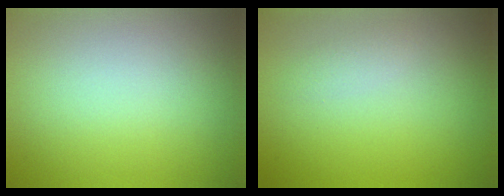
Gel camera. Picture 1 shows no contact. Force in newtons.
{"total": 0.8, "press": 0.8, "slide": 0.0}